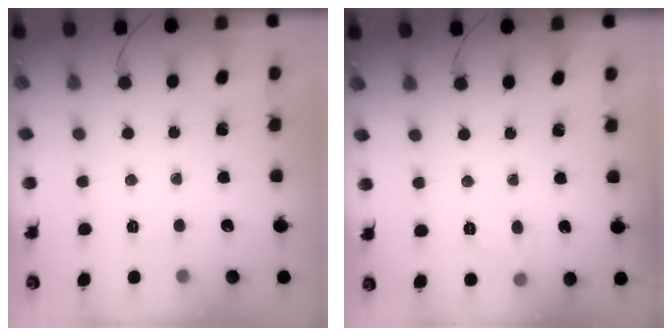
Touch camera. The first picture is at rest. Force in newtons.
{"total": 6.0, "press": 5.8, "slide": 1.5}